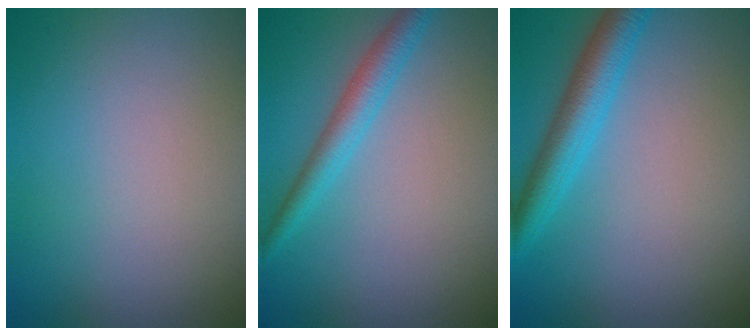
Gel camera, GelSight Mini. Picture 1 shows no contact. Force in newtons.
{"total": 2.9, "press": 2.9, "slide": 0.1}
{"total": 4.2, "press": 4.2, "slide": 0.1}